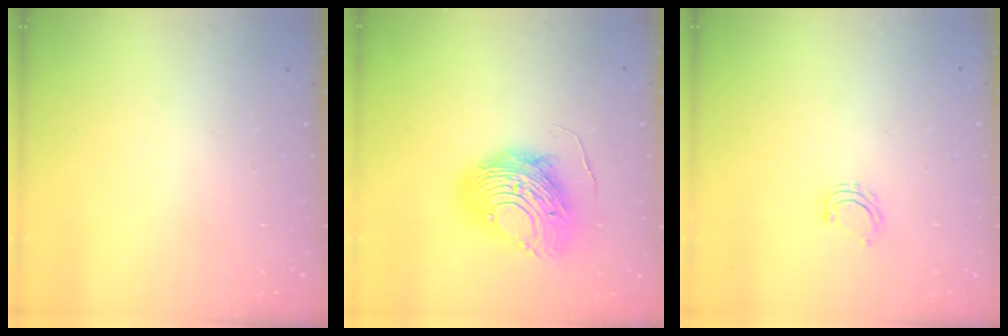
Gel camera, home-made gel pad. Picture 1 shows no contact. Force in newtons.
{"total": 14.9, "press": 14.8, "slide": 1.3}
{"total": 5.3, "press": 5.2, "slide": 1.1}